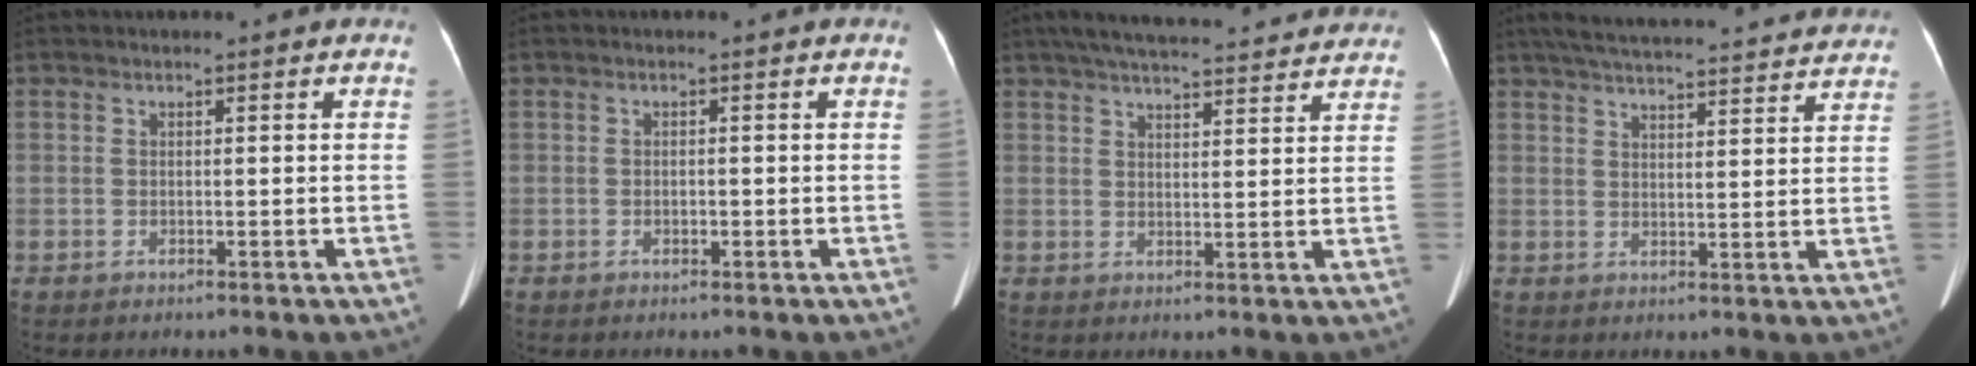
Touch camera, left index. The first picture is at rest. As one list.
[{"total": 0.7, "force": [-0.3, 0.4, 0.5], "torque": [-0.009, 0.001, -0.003]}, {"total": 20.3, "force": [18.2, 3.3, 8.2], "torque": [-0.124, 0.038, 0.239]}, {"total": 26.6, "force": [24.5, 3.7, 9.7], "torque": [-0.160, -0.004, 0.309]}]